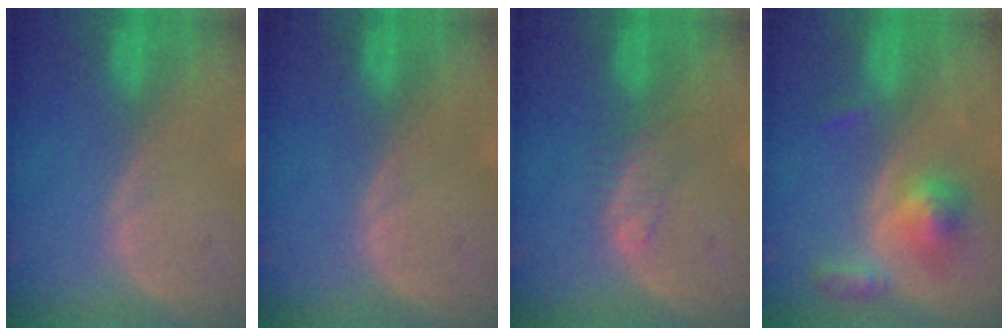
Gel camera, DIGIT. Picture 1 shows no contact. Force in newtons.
{"total": 0.0}
{"total": 2.3, "press": 2.3, "slide": 0.2}
{"total": 5.3, "press": 5.0, "slide": 1.6}